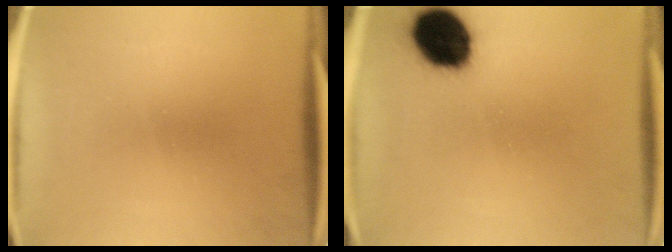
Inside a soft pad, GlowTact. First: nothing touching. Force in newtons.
{"total": 14.5}